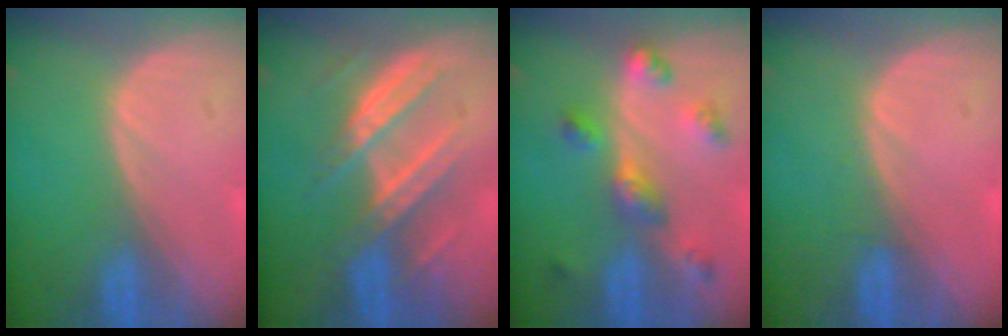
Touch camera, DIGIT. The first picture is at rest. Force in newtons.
{"total": 7.3, "press": 7.3, "slide": 0.1}
{"total": 6.4, "press": 5.7, "slide": 2.8}
{"total": 0.6, "press": 0.6, "slide": 0.2}